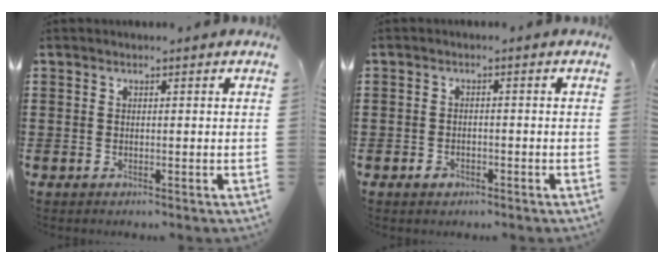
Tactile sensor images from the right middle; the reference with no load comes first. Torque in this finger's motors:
{"motor_torque": [1.05, 0.72, -0.02, 0.00]}